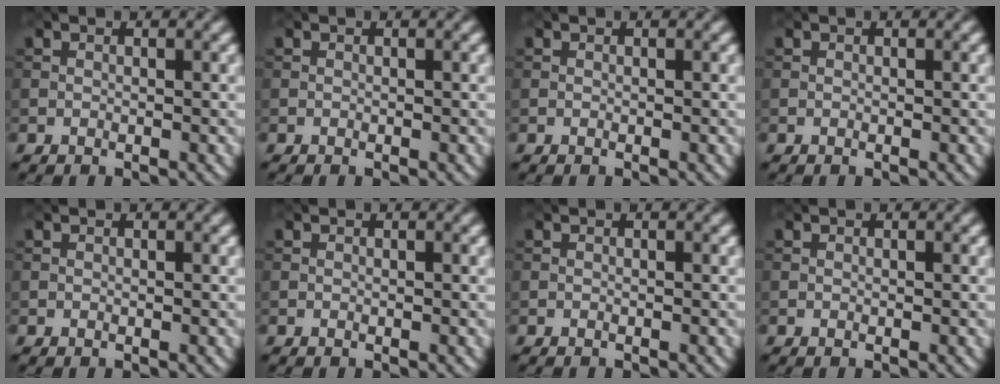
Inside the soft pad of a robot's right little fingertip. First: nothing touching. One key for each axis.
{"total": 0.0}
{"total": 0.0}
{"total": 0.0}
{"total": 0.0}
{"total": 0.0}
{"total": 0.0}
{"total": 0.0}